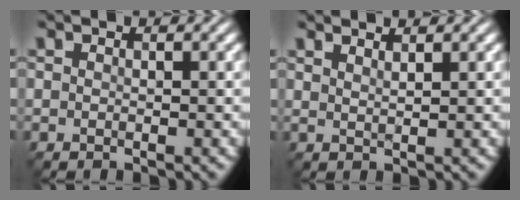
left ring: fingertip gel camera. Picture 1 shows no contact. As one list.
[{"total": 1.9, "force": [1.5, 0.5, 1.0], "torque": [-0.002, 0.002, 0.013]}]